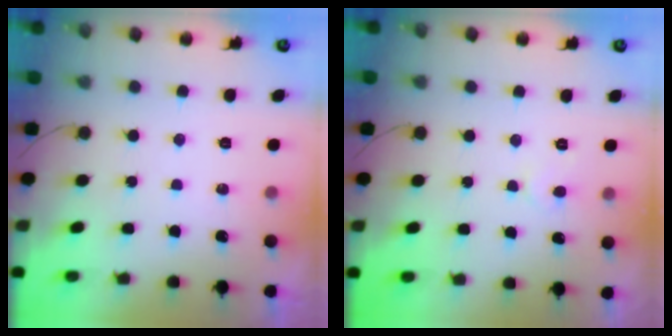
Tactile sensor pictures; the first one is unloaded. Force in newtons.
{"total": 4.6, "press": 4.6, "slide": 0.4}